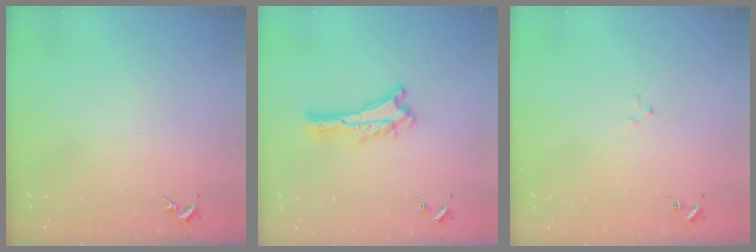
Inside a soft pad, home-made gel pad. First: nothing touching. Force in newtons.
{"total": 1.2, "press": 1.2, "slide": 0.2}
{"total": 1.5, "press": 1.5, "slide": 0.2}